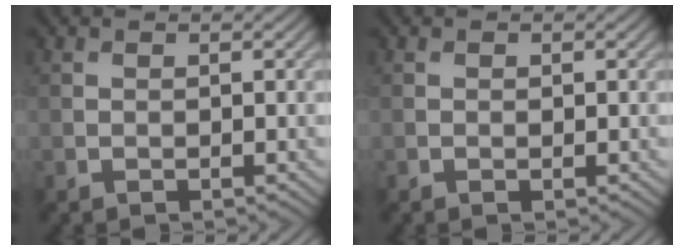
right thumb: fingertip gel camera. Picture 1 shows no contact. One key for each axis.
{"total": 0.0}